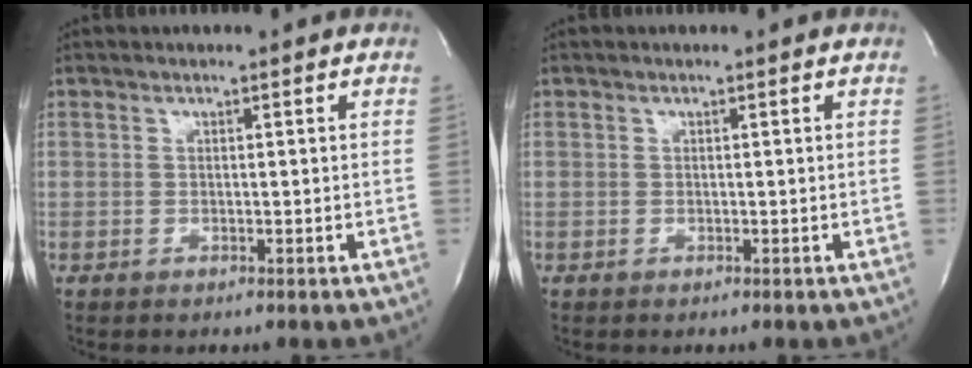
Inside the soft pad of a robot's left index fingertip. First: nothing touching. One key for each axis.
{"total": 0.0}